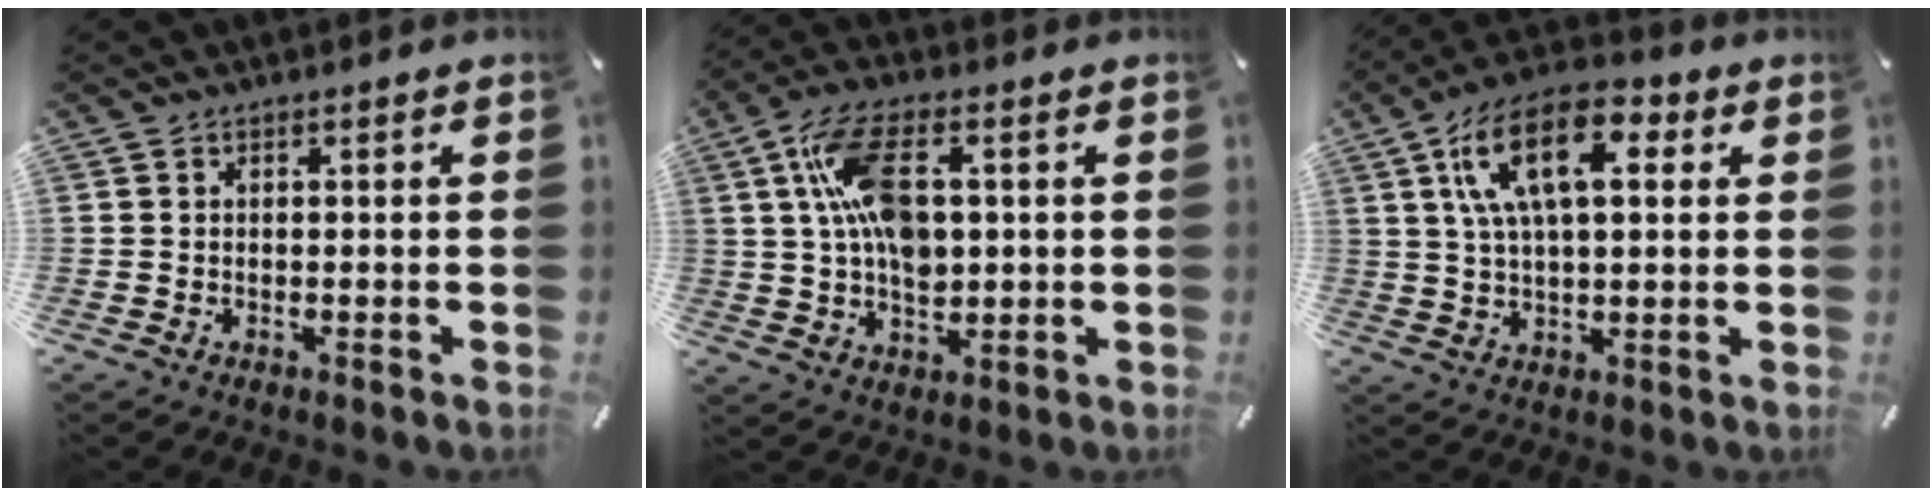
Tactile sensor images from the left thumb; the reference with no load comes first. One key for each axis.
{"total": 12.9, "fx": 2.5, "fy": 7.3, "fz": 10.4, "tx": -0.208, "ty": 0.003, "tz": 0.042}
{"total": 15.4, "fx": 5.8, "fy": 7.6, "fz": 12.1, "tx": -0.238, "ty": 0.000, "tz": 0.095}